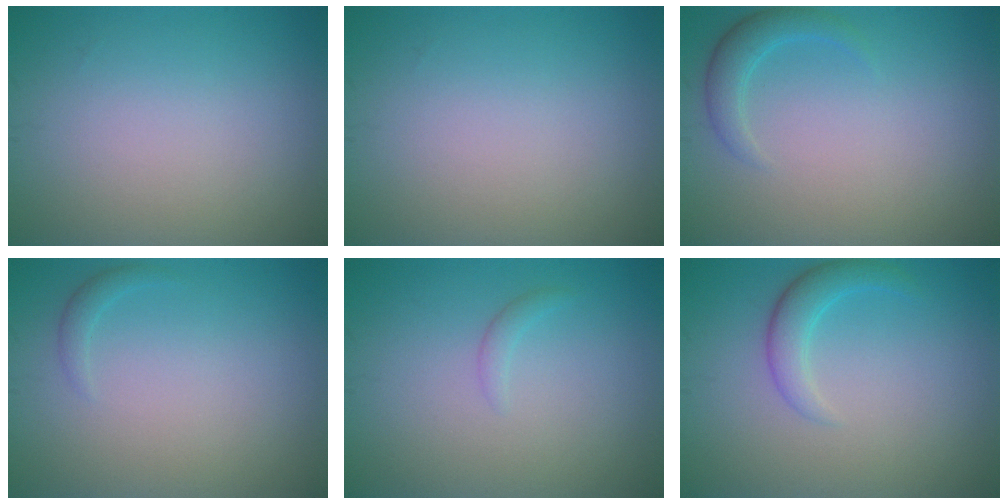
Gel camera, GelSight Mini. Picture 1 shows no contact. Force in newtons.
{"total": 0.0}
{"total": 2.1, "press": 2.1, "slide": 0.2}
{"total": 0.9, "press": 0.9, "slide": 0.0}
{"total": 0.8, "press": 0.8, "slide": 0.0}
{"total": 2.5, "press": 2.5, "slide": 0.1}